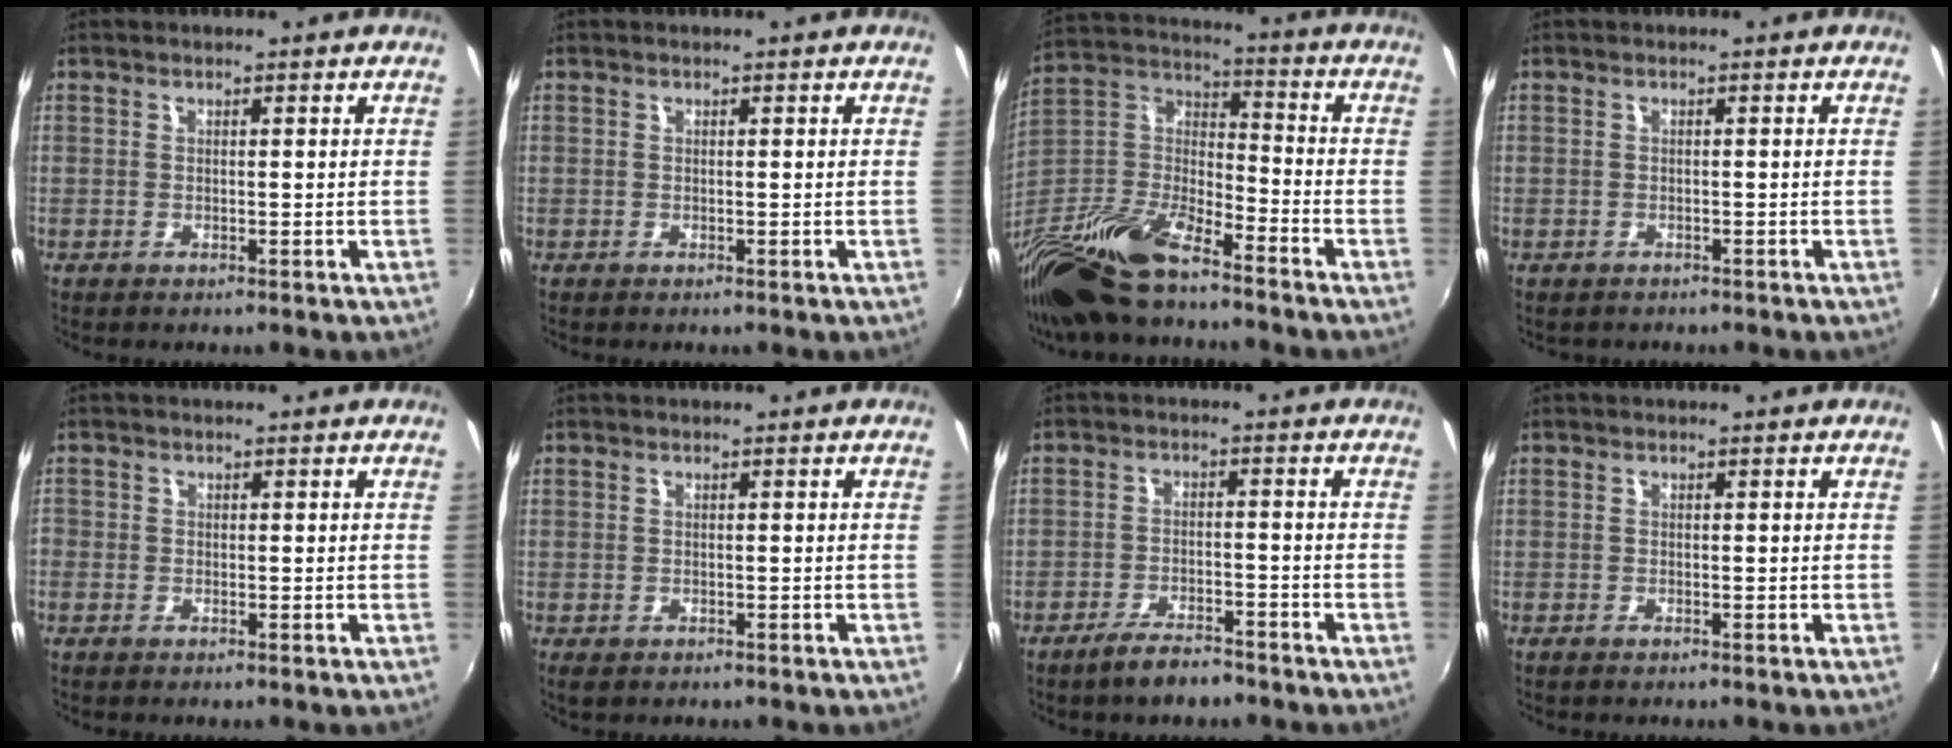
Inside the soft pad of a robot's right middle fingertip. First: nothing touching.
{"total": 0.0}
{"total": 20.3, "force": [-15.0, 5.7, 12.5], "torque": [-0.261, -0.020, -0.289]}
{"total": 1.0, "force": [-0.8, 0.6, 0.2], "torque": [-0.008, -0.001, -0.012]}
{"total": 1.5, "force": [-0.9, 1.2, 0.4], "torque": [-0.010, -0.002, -0.022]}
{"total": 1.3, "force": [-0.7, 0.9, 0.7], "torque": [-0.015, -0.005, -0.011]}
{"total": 5.8, "force": [-4.7, 1.7, 2.9], "torque": [-0.071, 0.000, -0.079]}
{"total": 0.5, "force": [-0.4, 0.1, 0.2], "torque": [-0.005, -0.003, -0.010]}